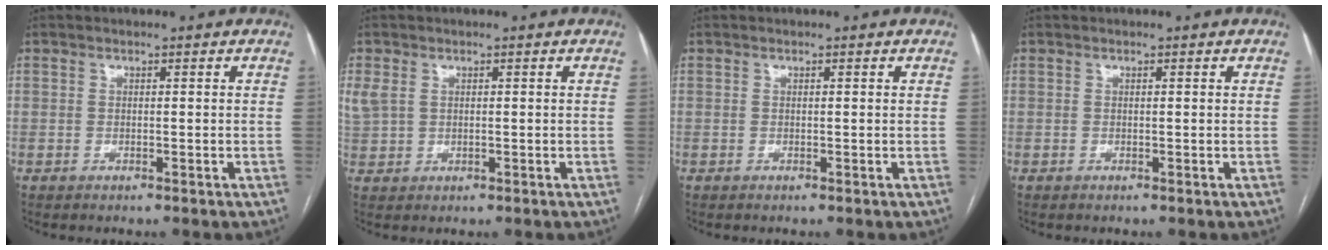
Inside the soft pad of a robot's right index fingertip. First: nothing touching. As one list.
[{"total": 3.3, "force": [1.1, 2.4, 1.9], "torque": [-0.060, 0.015, 0.032]}, {"total": 0.0}, {"total": 0.0}]